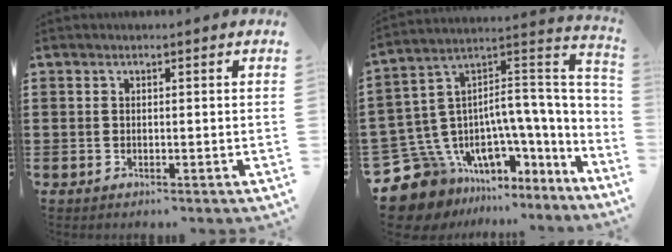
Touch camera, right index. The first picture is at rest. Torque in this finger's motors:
{"motor_torque": [0.90, -0.33, 0.41, 0.18]}